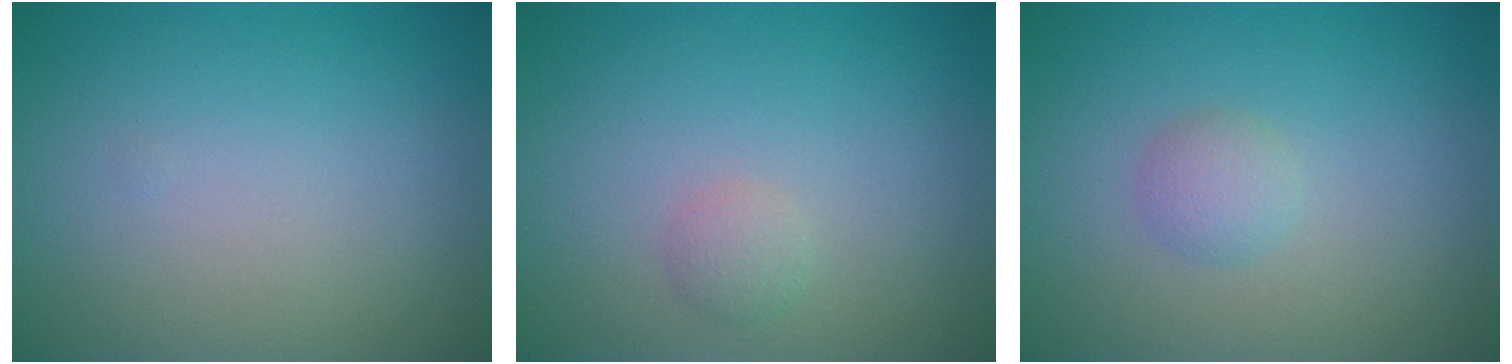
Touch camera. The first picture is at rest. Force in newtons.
{"total": 1.1, "press": 1.1, "slide": 0.0}
{"total": 1.5, "press": 1.5, "slide": 0.0}